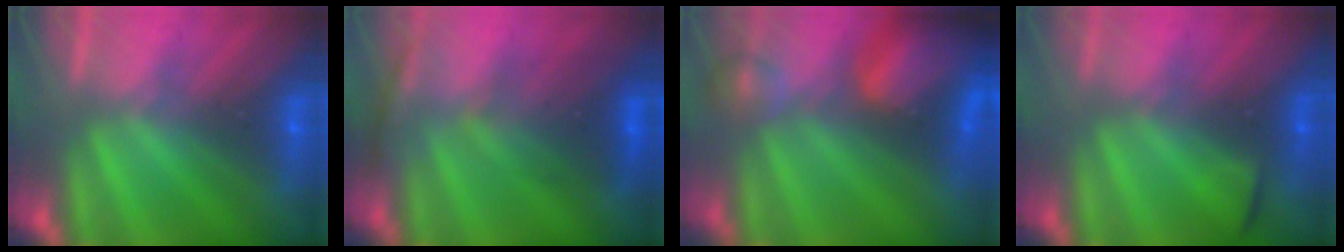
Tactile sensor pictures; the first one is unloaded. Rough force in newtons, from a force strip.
{"total": 2.7}
{"total": 9.6}
{"total": 1.8}